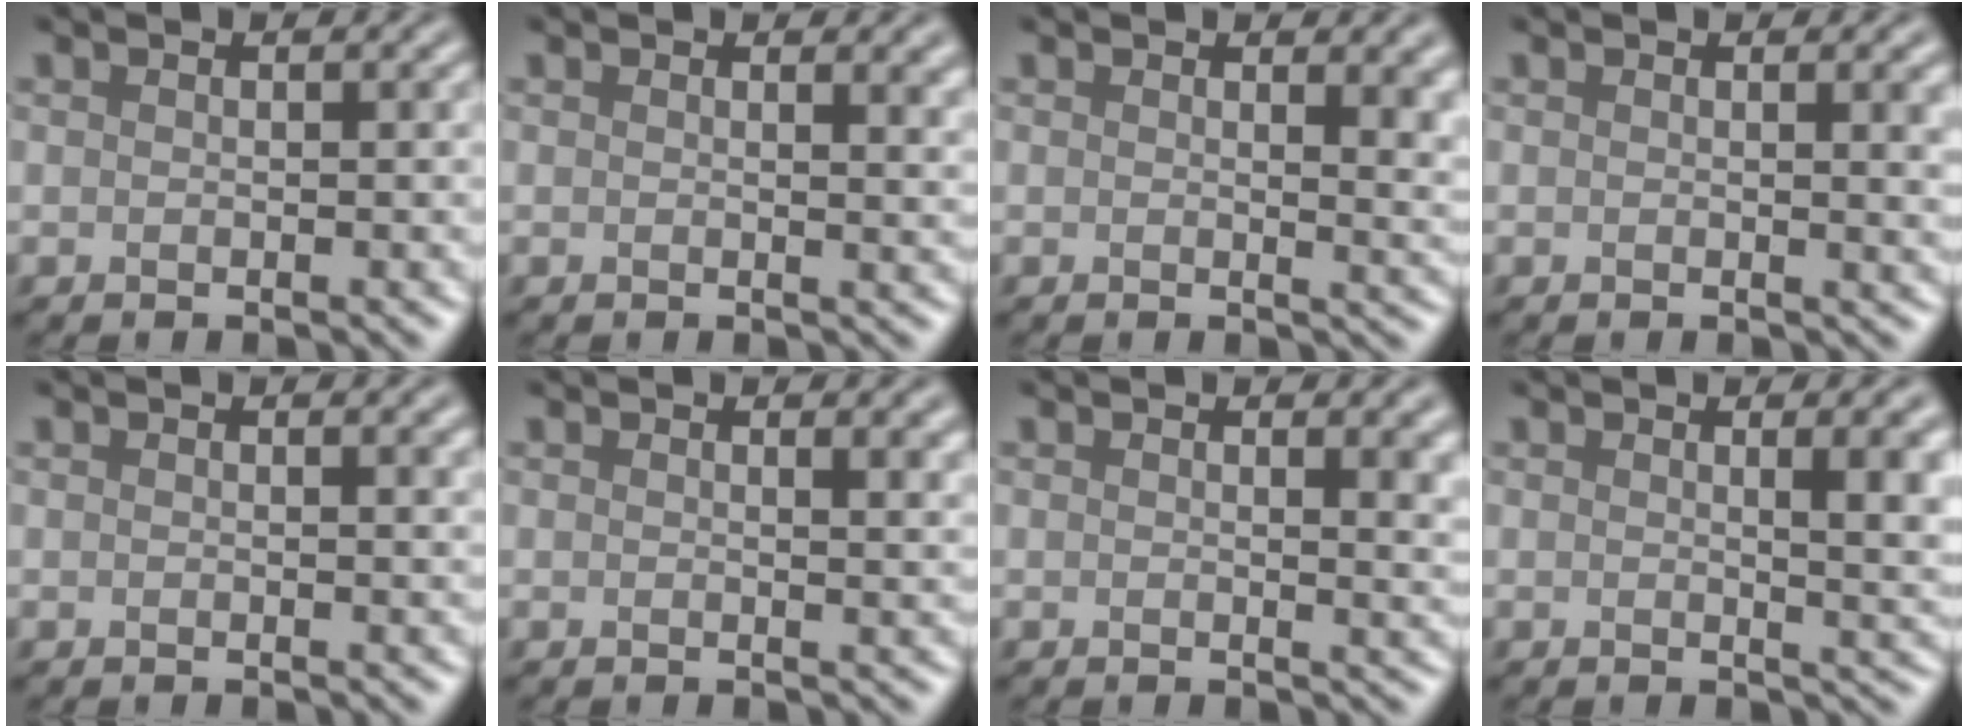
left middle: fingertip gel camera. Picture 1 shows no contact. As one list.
[{"total": 1.9, "force": [1.1, 0.7, 1.3], "torque": [-0.013, -0.001, 0.017]}, {"total": 3.9, "force": [1.5, 1.9, 3.0], "torque": [-0.023, -0.005, 0.023]}, {"total": 1.9, "force": [0.6, 0.5, 1.7], "torque": [-0.016, -0.001, 0.008]}, {"total": 0.6, "force": [0.4, 0.0, 0.4], "torque": [-0.005, -0.001, 0.008]}, {"total": 1.6, "force": [1.0, 0.6, 1.2], "torque": [-0.011, -0.002, 0.016]}, {"total": 3.1, "force": [1.2, 1.3, 2.5], "torque": [-0.019, 0.000, 0.015]}, {"total": 4.0, "force": [1.0, 1.2, 3.7], "torque": [-0.038, -0.001, 0.014]}]